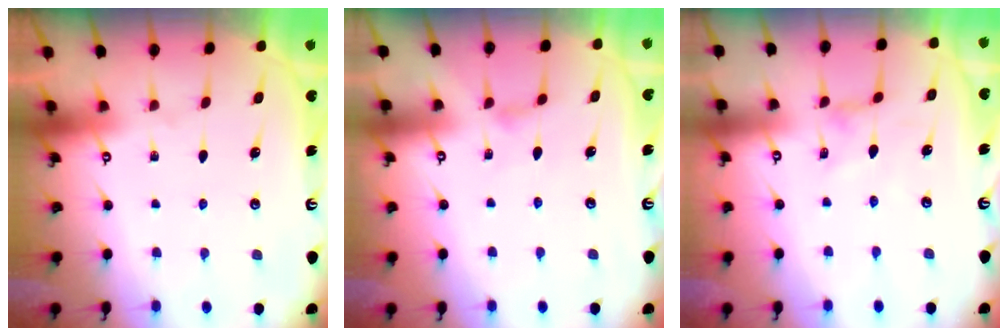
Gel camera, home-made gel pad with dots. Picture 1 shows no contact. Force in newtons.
{"total": 1.4, "press": 1.3, "slide": 0.4}
{"total": 0.0}